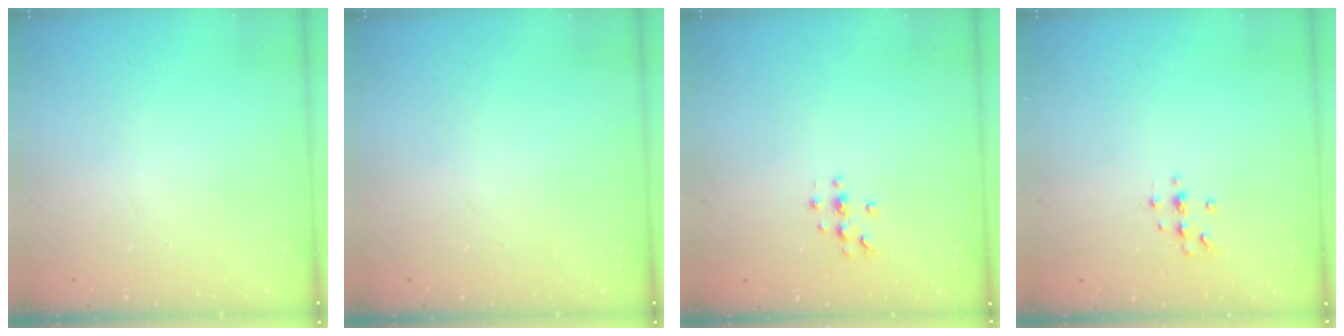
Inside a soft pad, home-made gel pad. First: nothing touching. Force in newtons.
{"total": 0.0}
{"total": 3.3, "press": 3.3, "slide": 0.4}
{"total": 4.1, "press": 4.1, "slide": 0.4}